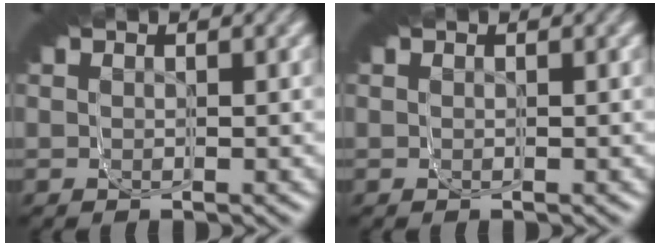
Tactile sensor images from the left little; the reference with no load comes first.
{"total": 0.0}